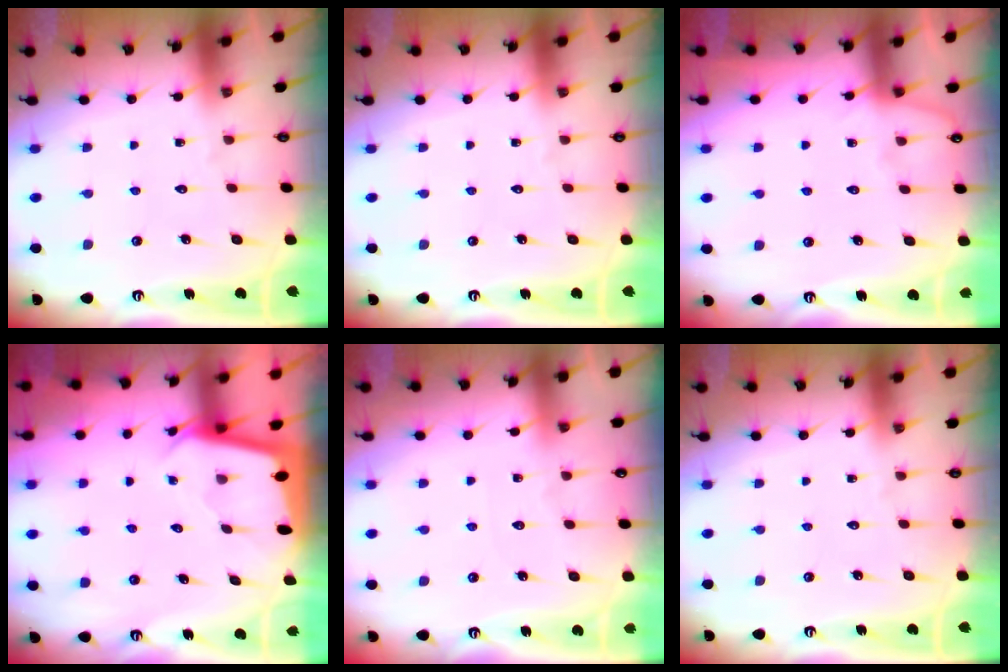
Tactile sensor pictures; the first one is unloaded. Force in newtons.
{"total": 0.0}
{"total": 3.6, "press": 3.6, "slide": 0.6}
{"total": 2.2, "press": 2.1, "slide": 0.3}
{"total": 3.0, "press": 2.9, "slide": 0.4}
{"total": 0.0}